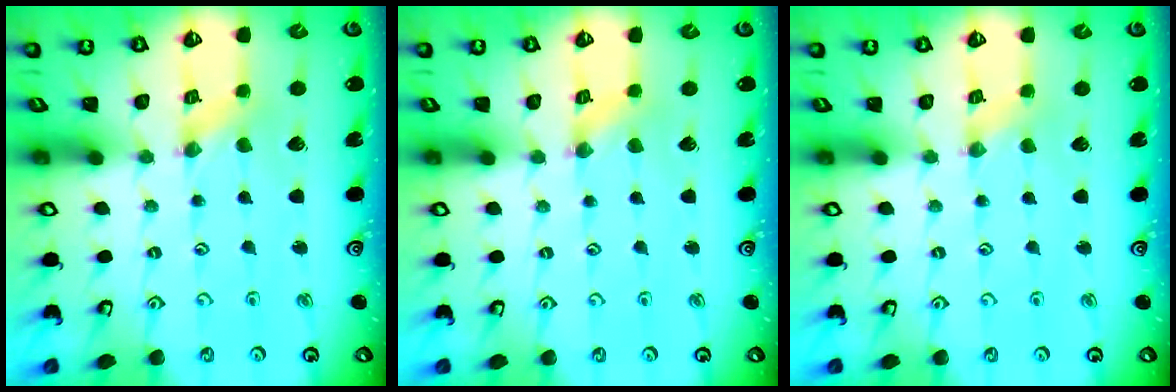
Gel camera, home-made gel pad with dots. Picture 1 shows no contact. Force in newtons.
{"total": 0.8, "press": 0.7, "slide": 0.3}
{"total": 1.5, "press": 1.5, "slide": 0.3}